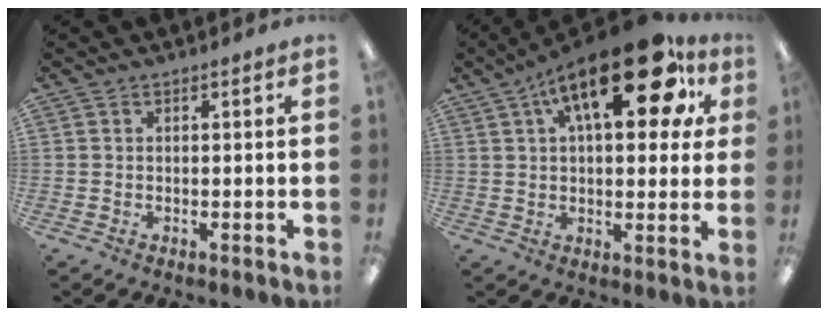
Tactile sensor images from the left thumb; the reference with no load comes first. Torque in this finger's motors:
{"motor_torque": [0.50, 1.93, 1.38, -1.39, 0.18]}